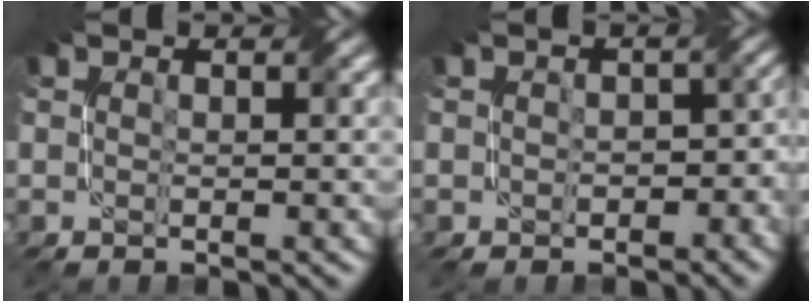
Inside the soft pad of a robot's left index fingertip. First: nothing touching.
{"total": 3.9, "force": [-1.3, 2.9, 2.3], "torque": [0.003, -0.002, -0.004]}